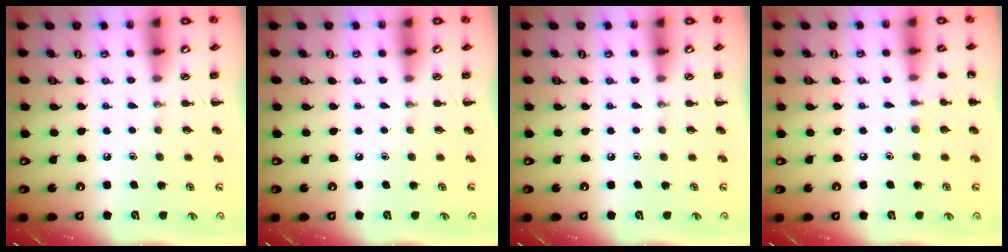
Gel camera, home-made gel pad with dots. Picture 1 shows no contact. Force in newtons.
{"total": 0.0}
{"total": 0.0}
{"total": 6.2, "press": 5.9, "slide": 1.8}